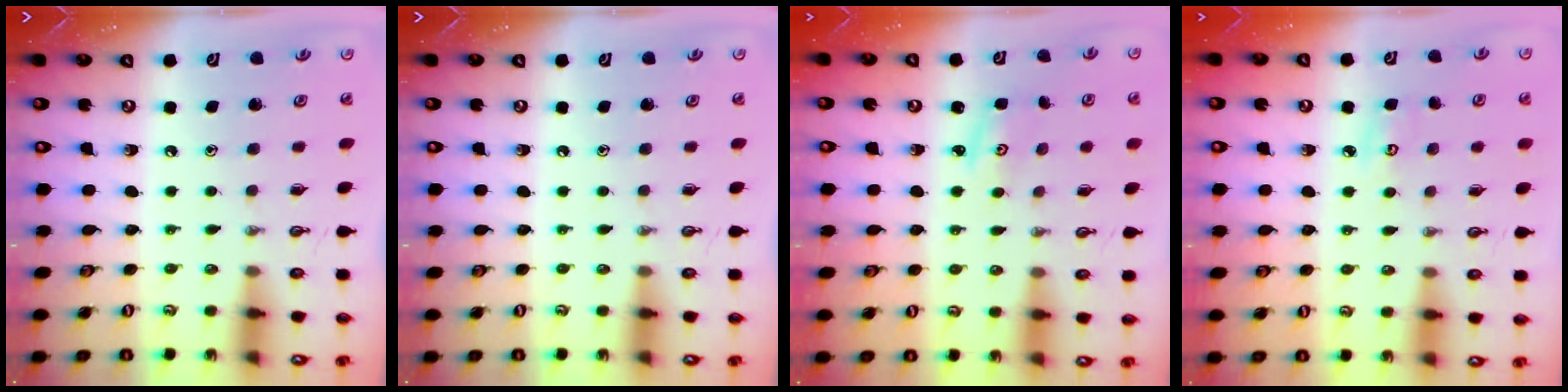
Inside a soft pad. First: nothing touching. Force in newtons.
{"total": 0.0}
{"total": 2.7, "press": 2.7, "slide": 0.4}
{"total": 5.1, "press": 5.1, "slide": 0.3}